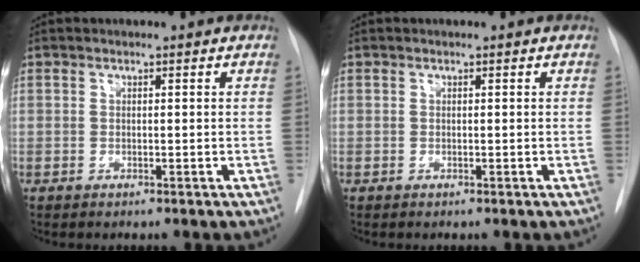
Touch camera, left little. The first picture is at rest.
{"total": 0.0}